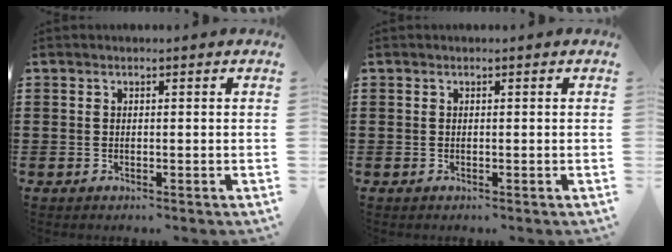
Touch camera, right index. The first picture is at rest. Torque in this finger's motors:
{"motor_torque": [0.99, 1.03, 0.00, 0.01]}